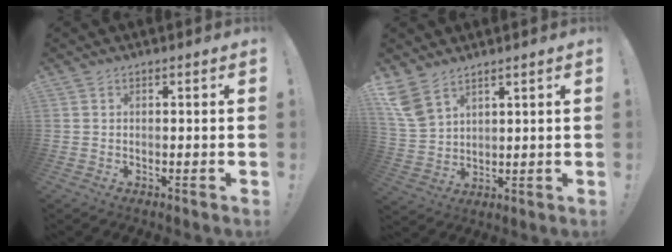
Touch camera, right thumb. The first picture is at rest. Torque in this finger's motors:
{"motor_torque": [-0.01, 0.15, 0.24, 0.39, 0.01]}